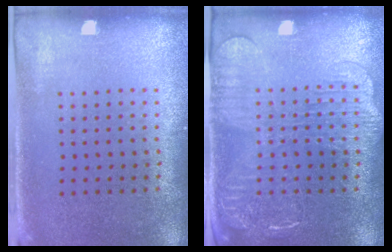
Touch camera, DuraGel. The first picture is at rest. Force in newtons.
{"total": 2.1, "press": 1.9, "slide": 0.9}